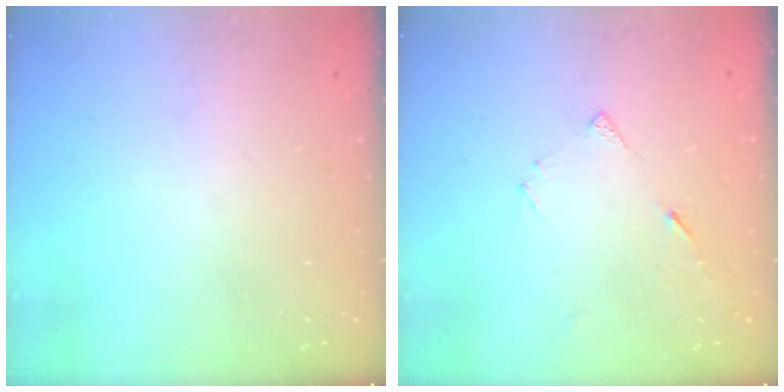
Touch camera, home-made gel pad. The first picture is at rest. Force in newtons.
{"total": 5.1, "press": 5.1, "slide": 0.4}